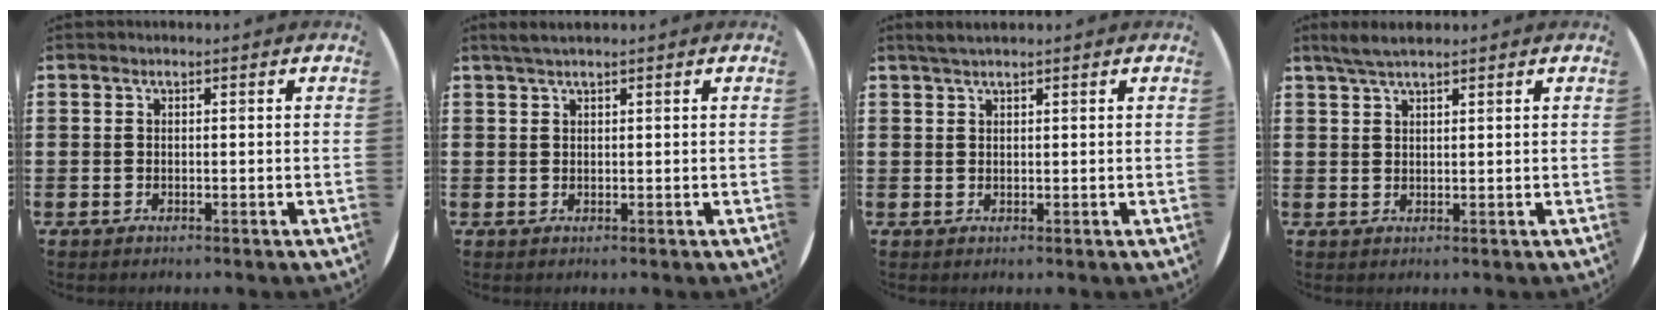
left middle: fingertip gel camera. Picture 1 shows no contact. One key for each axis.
{"total": 1.6, "fx": 1.4, "fy": 0.2, "fz": 0.7, "tx": -0.014, "ty": 0.003, "tz": 0.026}
{"total": 1.4, "fx": 1.2, "fy": 0.0, "fz": 0.7, "tx": -0.014, "ty": 0.003, "tz": 0.022}
{"total": 2.8, "fx": 2.3, "fy": 0.4, "fz": 1.6, "tx": -0.034, "ty": 0.005, "tz": 0.041}